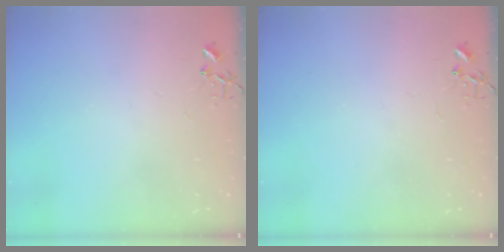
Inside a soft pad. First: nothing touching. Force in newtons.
{"total": 0.0}